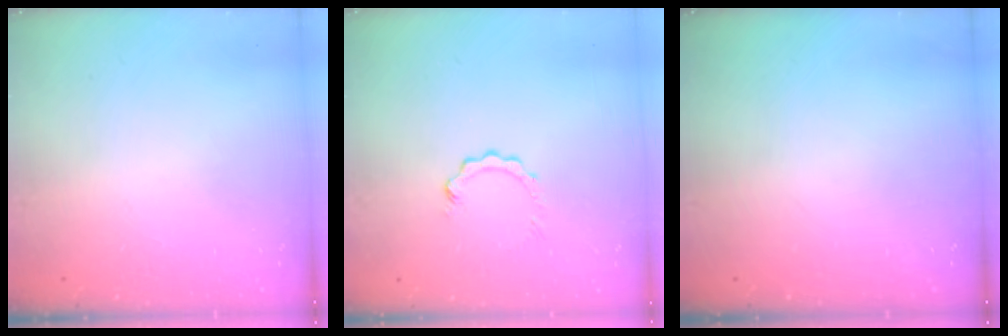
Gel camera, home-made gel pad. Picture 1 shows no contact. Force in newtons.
{"total": 2.5, "press": 2.5, "slide": 0.4}
{"total": 0.0}